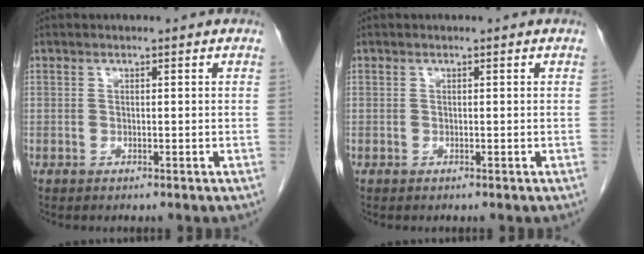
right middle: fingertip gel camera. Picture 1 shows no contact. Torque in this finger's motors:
{"motor_torque": [0.11, -0.01, 0.02, 0.01]}